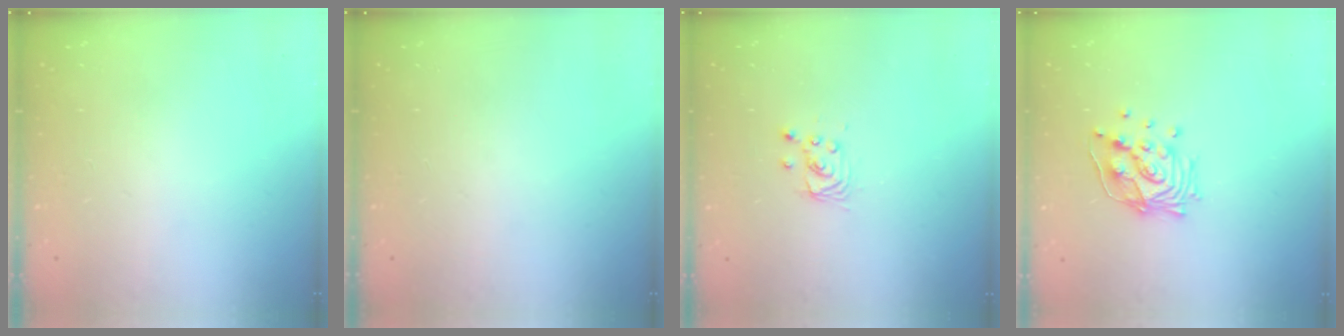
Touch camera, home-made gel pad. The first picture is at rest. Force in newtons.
{"total": 0.0}
{"total": 2.8, "press": 2.8, "slide": 0.2}
{"total": 13.4, "press": 13.4, "slide": 1.6}